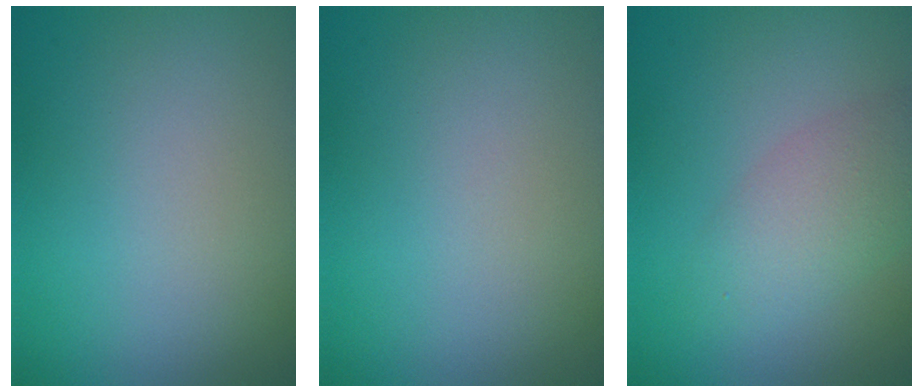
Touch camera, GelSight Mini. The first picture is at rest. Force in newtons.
{"total": 0.0}
{"total": 2.7, "press": 2.7, "slide": 0.2}